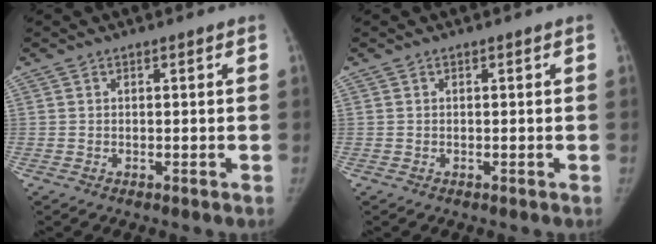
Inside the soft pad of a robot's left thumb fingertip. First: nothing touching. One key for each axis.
{"total": 0.0}